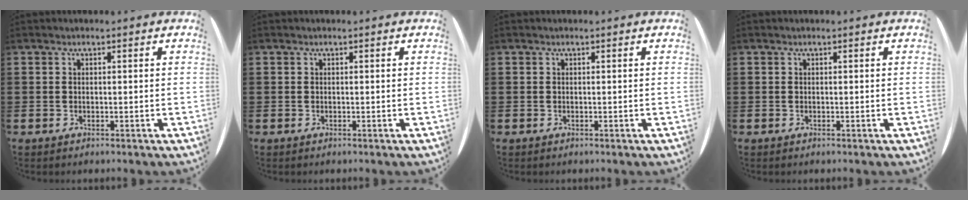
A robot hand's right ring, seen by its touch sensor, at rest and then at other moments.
{"total": 0.0}
{"total": 0.0}
{"total": 0.0}